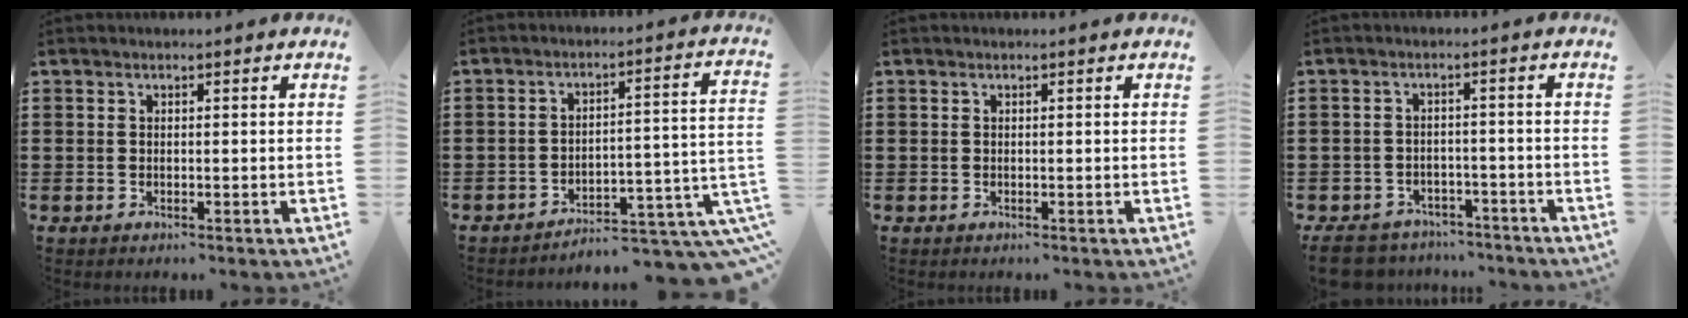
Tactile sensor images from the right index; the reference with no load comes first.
{"total": 5.3, "force": [-4.6, 0.6, 2.6], "torque": [-0.041, -0.009, -0.090]}
{"total": 0.0}
{"total": 4.9, "force": [-4.6, 1.4, 0.9], "torque": [-0.028, 0.007, -0.093]}